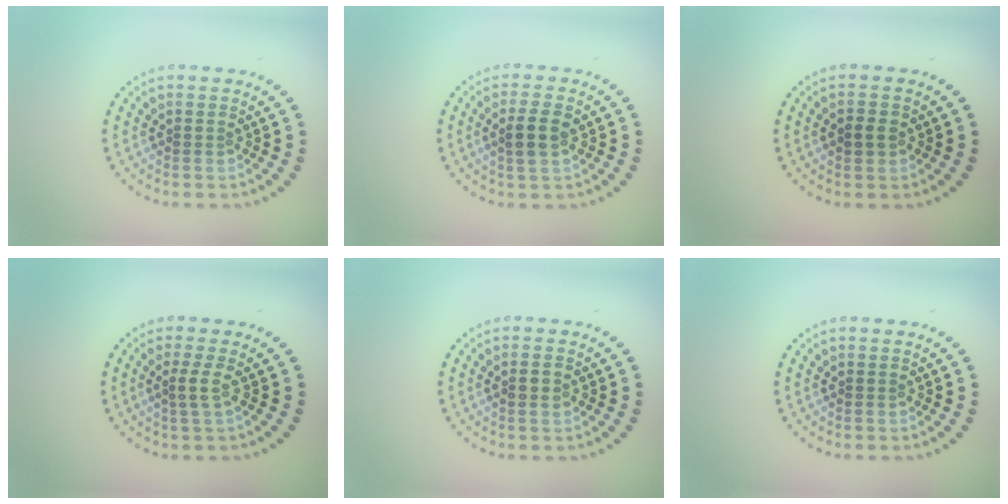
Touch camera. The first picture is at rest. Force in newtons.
{"total": 2.9, "press": 2.8, "slide": 0.9}
{"total": 1.6, "press": 1.6, "slide": 0.1}
{"total": 1.4, "press": 0.9, "slide": 1.0}
{"total": 1.2, "press": 1.2, "slide": 0.4}
{"total": 0.0}